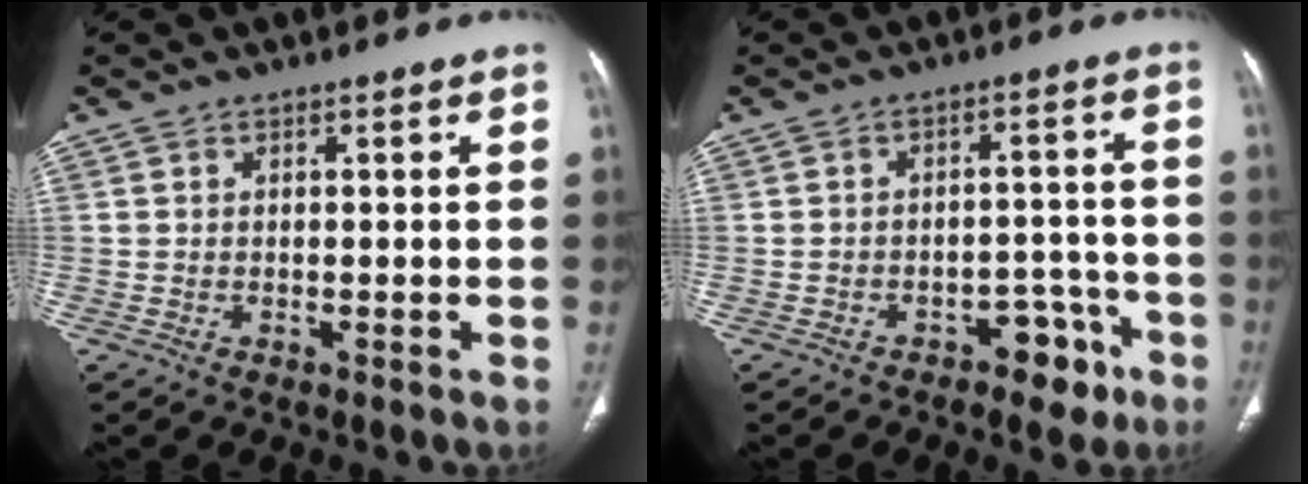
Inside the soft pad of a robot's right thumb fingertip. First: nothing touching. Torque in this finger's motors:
{"motor_torque": [2.69, 2.32, 0.19, -0.60, 0.02]}